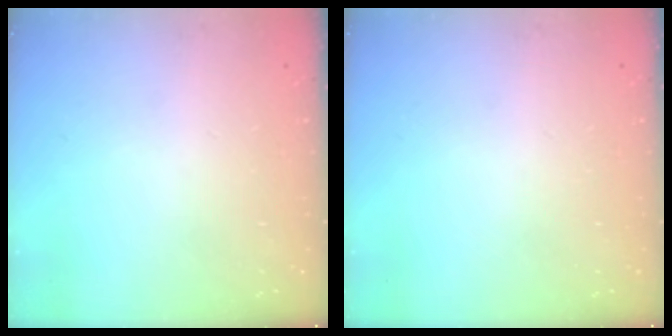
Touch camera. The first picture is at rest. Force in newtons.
{"total": 0.0}